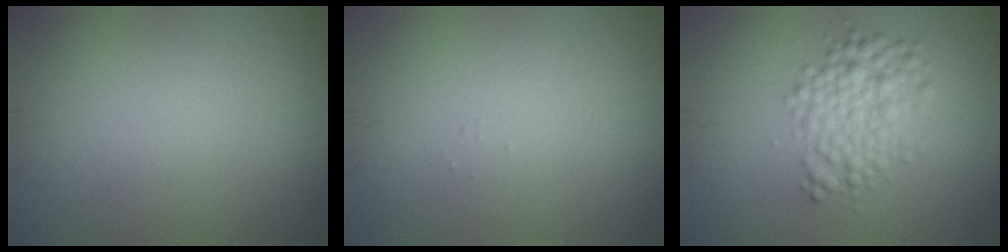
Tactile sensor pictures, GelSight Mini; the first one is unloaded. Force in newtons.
{"total": 0.0}
{"total": 4.0, "press": 4.0, "slide": 0.1}